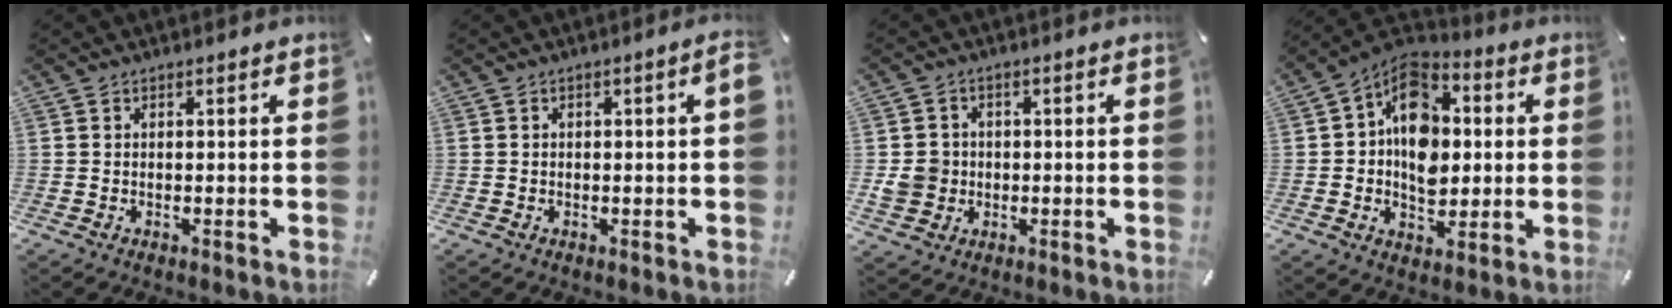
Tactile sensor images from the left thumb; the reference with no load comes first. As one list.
[{"total": 1.8, "force": [-0.2, 0.3, 1.7], "torque": [-0.026, 0.000, -0.004]}, {"total": 5.9, "force": [-0.8, 5.6, 1.7], "torque": [-0.043, 0.008, -0.013]}, {"total": 13.7, "force": [0.6, 10.8, 8.5], "torque": [-0.136, -0.002, 0.012]}]